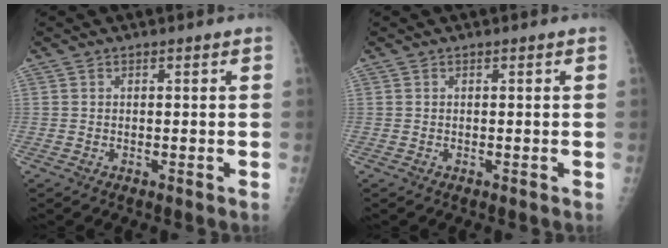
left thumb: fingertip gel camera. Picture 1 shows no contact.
{"total": 0.0}